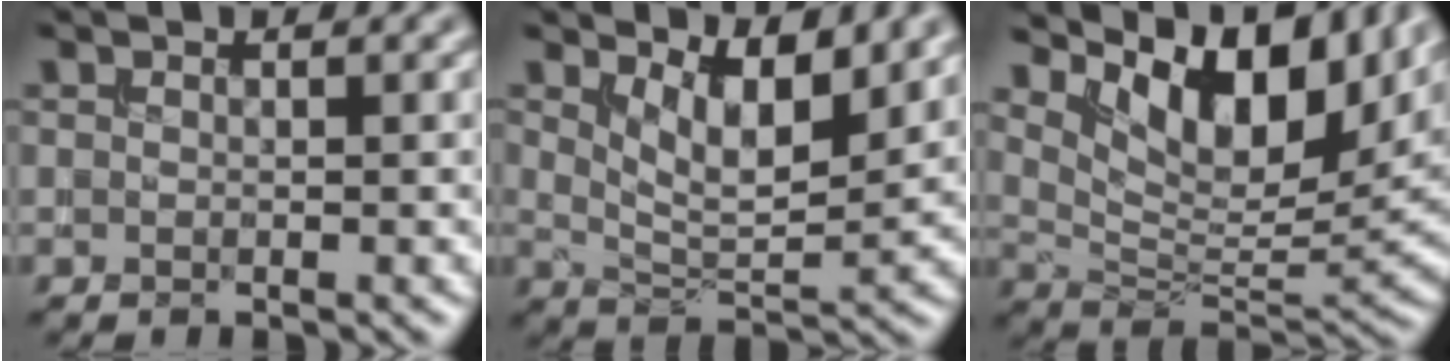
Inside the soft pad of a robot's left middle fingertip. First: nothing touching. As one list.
[{"total": 5.2, "force": [2.8, 2.0, 3.9], "torque": [-0.075, -0.012, 0.048]}, {"total": 13.0, "force": [7.0, 5.8, 9.3], "torque": [-0.153, 0.007, 0.129]}]